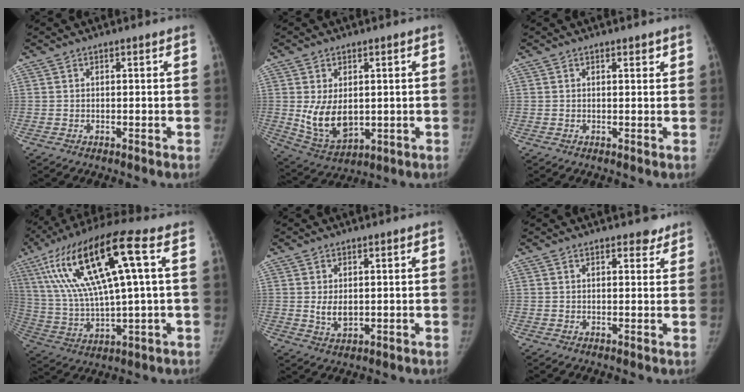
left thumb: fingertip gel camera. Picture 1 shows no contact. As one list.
[{"total": 9.9, "force": [0.2, 6.4, 7.5], "torque": [-0.118, -0.015, 0.025]}, {"total": 0.9, "force": [0.7, 0.4, 0.5], "torque": [-0.002, -0.003, 0.007]}, {"total": 22.2, "force": [6.7, 5.1, 20.5], "torque": [-0.414, 0.013, 0.122]}, {"total": 3.9, "force": [0.3, 2.4, 3.0], "torque": [-0.047, -0.010, 0.012]}, {"total": 2.9, "force": [2.2, 1.5, 1.1], "torque": [0.007, -0.011, 0.026]}]